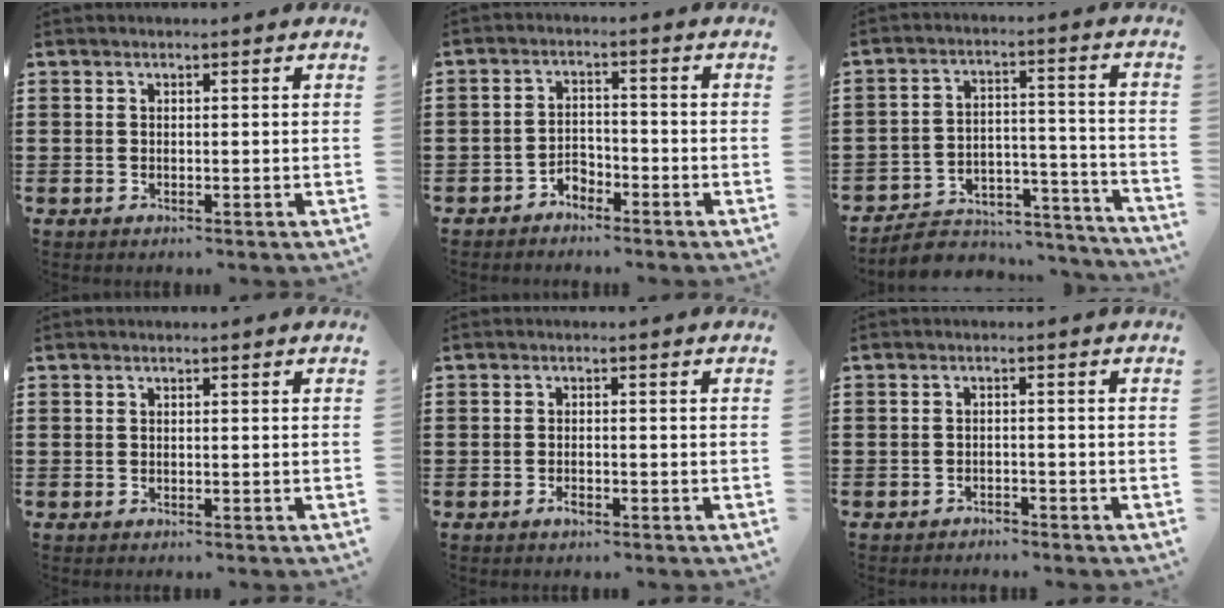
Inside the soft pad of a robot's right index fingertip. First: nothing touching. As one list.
[{"total": 2.7, "force": [-2.5, 1.1, 0.3], "torque": [-0.014, 0.004, -0.051]}, {"total": 5.6, "force": [-5.2, 1.9, 1.1], "torque": [-0.019, 0.012, -0.101]}, {"total": 0.0}, {"total": 1.4, "force": [-0.9, 0.4, 1.1], "torque": [-0.021, -0.003, -0.015]}, {"total": 1.6, "force": [-1.6, 0.1, 0.0], "torque": [-0.006, -0.002, -0.035]}]